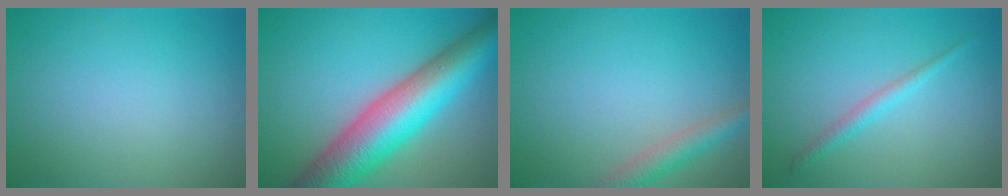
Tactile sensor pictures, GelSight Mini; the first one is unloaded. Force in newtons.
{"total": 11.0, "press": 11.0, "slide": 0.3}
{"total": 2.8, "press": 2.8, "slide": 0.1}
{"total": 1.4, "press": 1.4, "slide": 0.1}